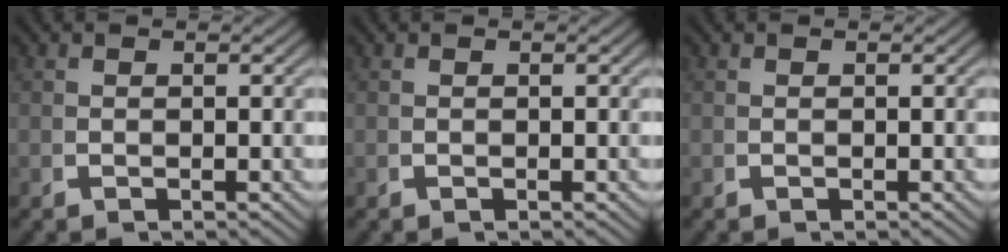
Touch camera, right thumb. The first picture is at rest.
{"total": 0.0}
{"total": 0.0}